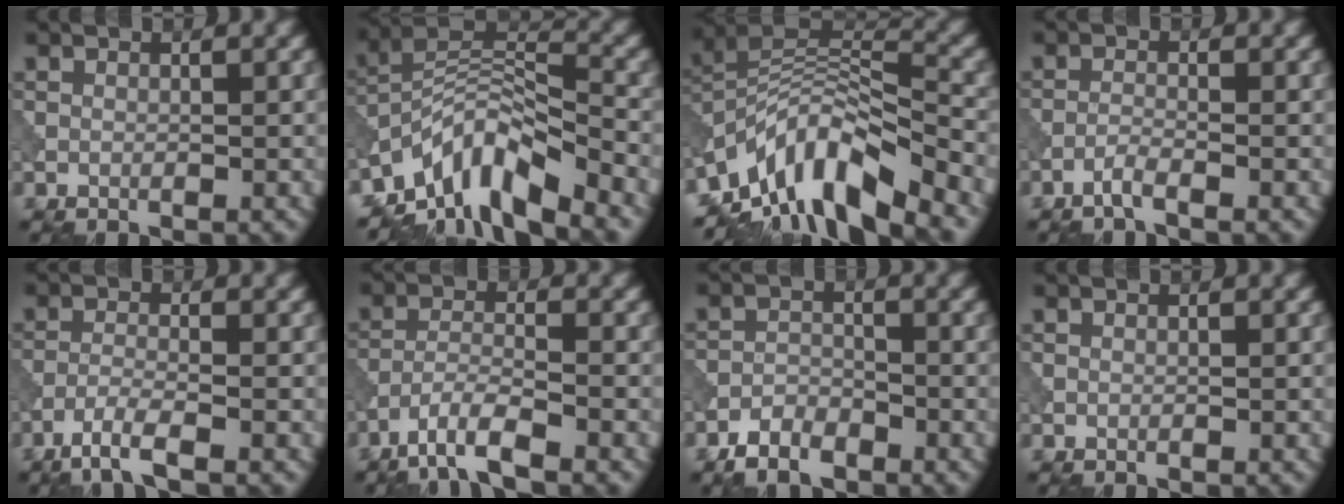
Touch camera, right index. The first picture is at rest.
{"total": 8.6, "force": [-6.3, 2.6, 5.3], "torque": [-0.079, 0.003, -0.130]}
{"total": 9.8, "force": [-6.5, 3.5, 6.4], "torque": [-0.101, 0.005, -0.130]}
{"total": 1.5, "force": [-1.1, 0.2, 0.9], "torque": [-0.017, 0.005, -0.029]}
{"total": 3.1, "force": [-2.3, 0.4, 2.1], "torque": [-0.043, -0.002, -0.055]}
{"total": 4.6, "force": [-3.5, 0.8, 2.9], "torque": [-0.057, -0.003, -0.075]}
{"total": 3.2, "force": [-2.4, 1.5, 1.5], "torque": [-0.024, 0.001, -0.052]}
{"total": 0.0}